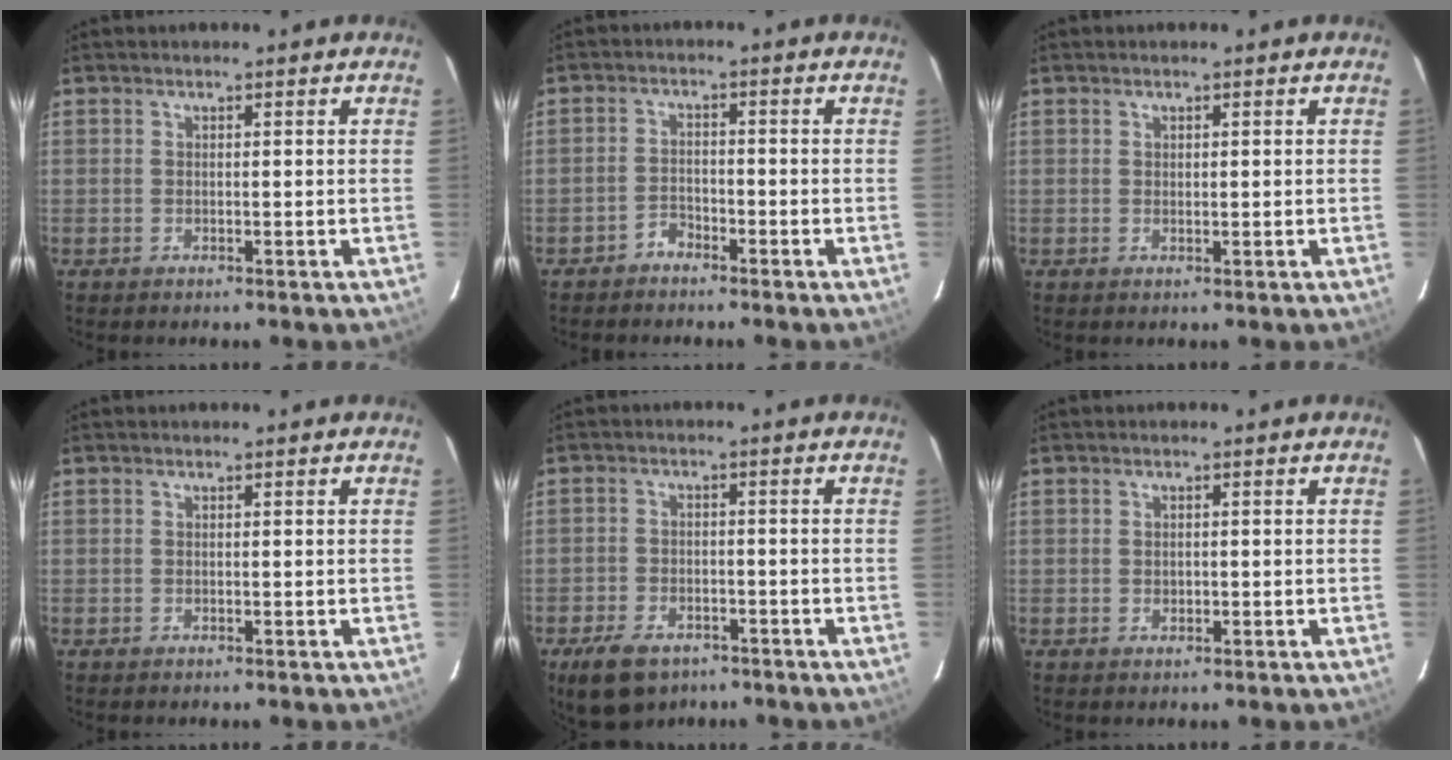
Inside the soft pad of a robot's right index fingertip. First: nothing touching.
{"total": 2.5, "force": [-2.2, 1.1, 0.4], "torque": [-0.007, 0.006, -0.038]}
{"total": 0.6, "force": [0.3, 0.5, 0.2], "torque": [-0.004, 0.002, 0.006]}
{"total": 0.0}
{"total": 9.6, "force": [-6.5, 5.3, 4.6], "torque": [-0.113, -0.003, -0.103]}
{"total": 1.1, "force": [-0.1, 1.0, 0.5], "torque": [-0.006, 0.000, 0.000]}